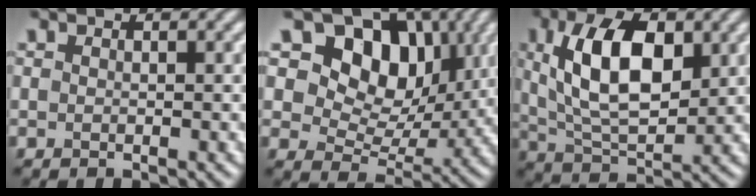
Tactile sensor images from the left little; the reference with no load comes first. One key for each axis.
{"total": 11.3, "fx": 4.6, "fy": 7.8, "fz": 6.7, "tx": -0.111, "ty": 0.014, "tz": 0.061}
{"total": 9.4, "fx": 2.4, "fy": 4.7, "fz": 7.8, "tx": -0.142, "ty": 0.007, "tz": 0.038}